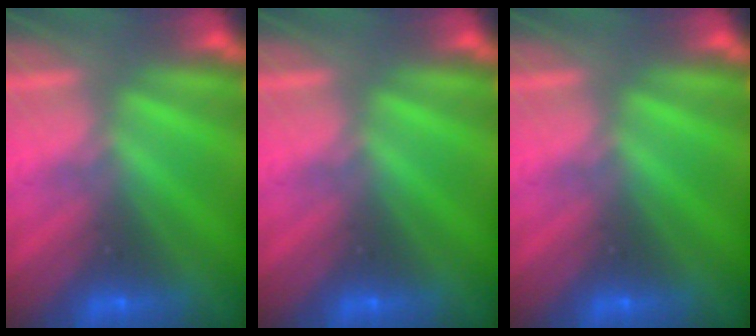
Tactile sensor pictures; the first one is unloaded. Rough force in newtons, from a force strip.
{"total": 0.0}
{"total": 0.0}